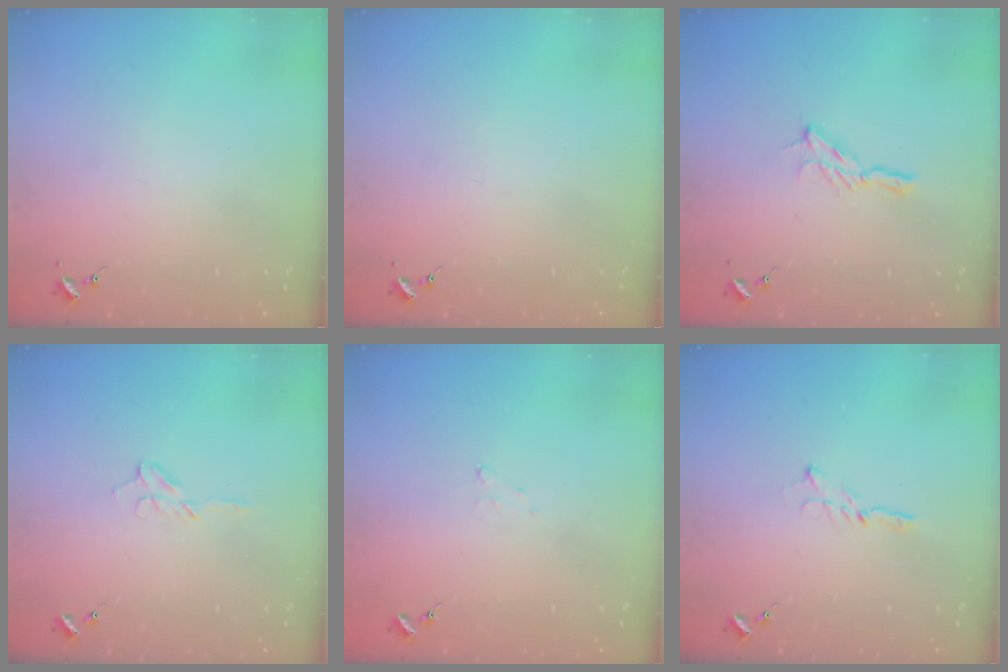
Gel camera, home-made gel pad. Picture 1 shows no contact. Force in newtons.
{"total": 0.0}
{"total": 5.7, "press": 5.7, "slide": 0.4}
{"total": 4.9, "press": 4.8, "slide": 0.6}
{"total": 4.4, "press": 4.3, "slide": 0.6}
{"total": 3.4, "press": 3.4, "slide": 0.3}